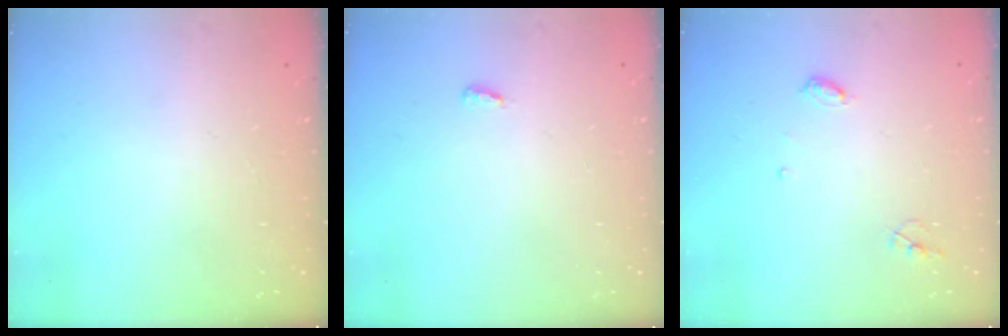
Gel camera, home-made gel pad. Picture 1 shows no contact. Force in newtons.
{"total": 4.9, "press": 2.7, "slide": 4.0}
{"total": 5.3, "press": 5.3, "slide": 0.5}